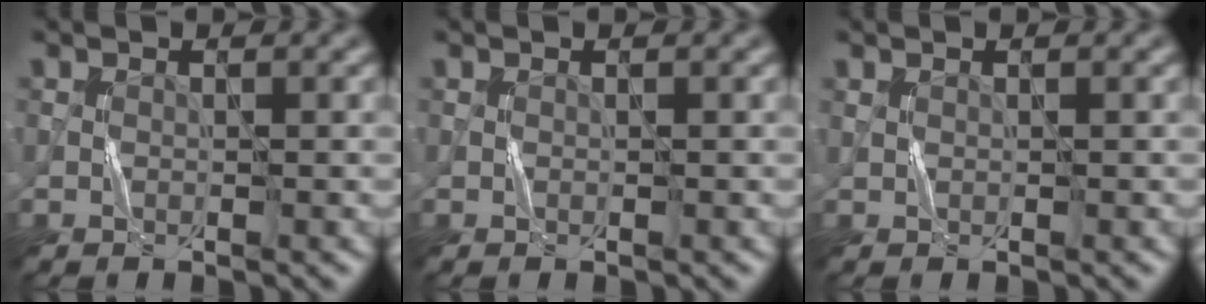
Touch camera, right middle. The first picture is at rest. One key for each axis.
{"total": 0.0}
{"total": 0.0}